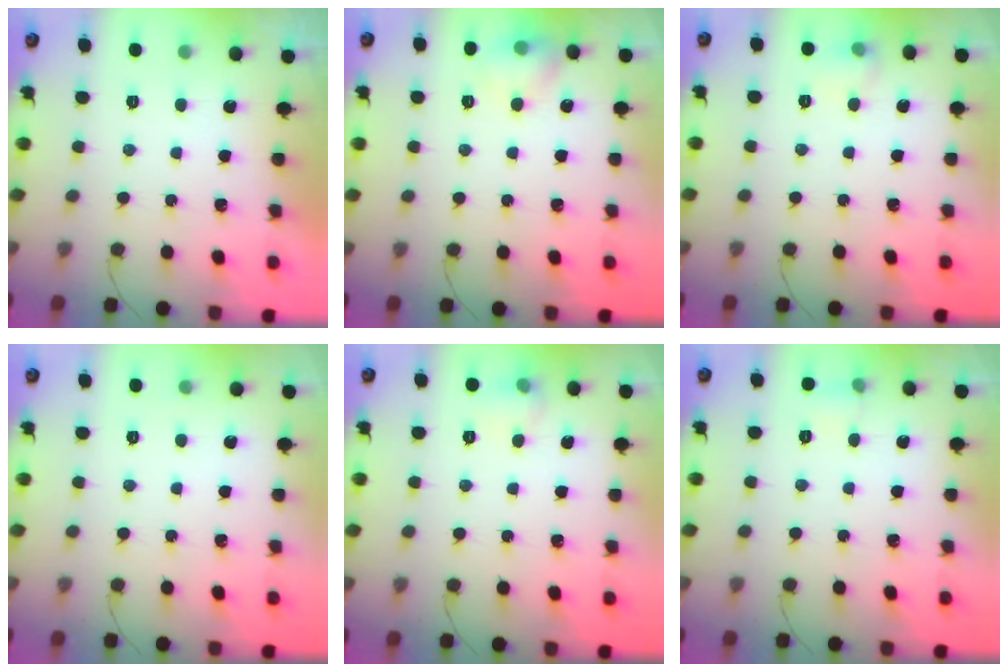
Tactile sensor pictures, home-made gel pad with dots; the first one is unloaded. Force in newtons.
{"total": 7.5, "press": 7.5, "slide": 0.9}
{"total": 5.8, "press": 5.6, "slide": 1.4}
{"total": 2.4, "press": 1.6, "slide": 1.8}
{"total": 6.5, "press": 5.9, "slide": 2.7}
{"total": 4.7, "press": 4.5, "slide": 1.5}